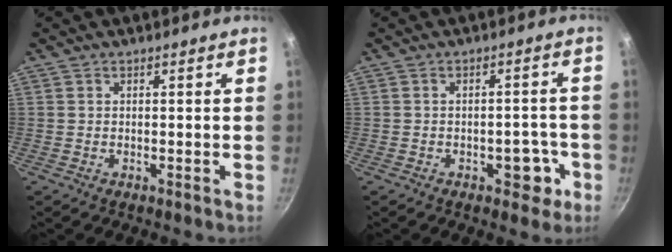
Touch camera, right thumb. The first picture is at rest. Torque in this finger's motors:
{"motor_torque": [0.83, 0.60, 0.68, -0.70, -0.05]}